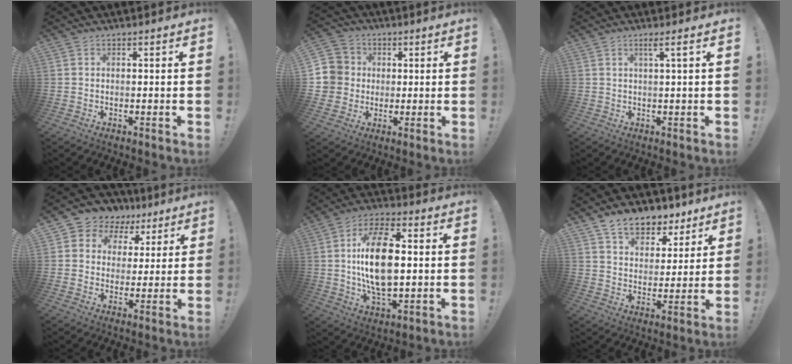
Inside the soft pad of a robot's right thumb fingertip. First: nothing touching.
{"total": 8.5, "force": [0.4, 8.3, 1.8], "torque": [-0.031, 0.009, 0.017]}
{"total": 3.3, "force": [1.4, -0.3, 3.0], "torque": [-0.049, -0.002, 0.018]}
{"total": 7.0, "force": [3.2, 6.1, 1.4], "torque": [-0.021, -0.026, 0.065]}
{"total": 17.2, "force": [1.3, 9.2, 14.5], "torque": [-0.255, -0.002, 0.017]}
{"total": 10.4, "force": [7.8, 5.9, 3.5], "torque": [-0.056, -0.053, 0.147]}